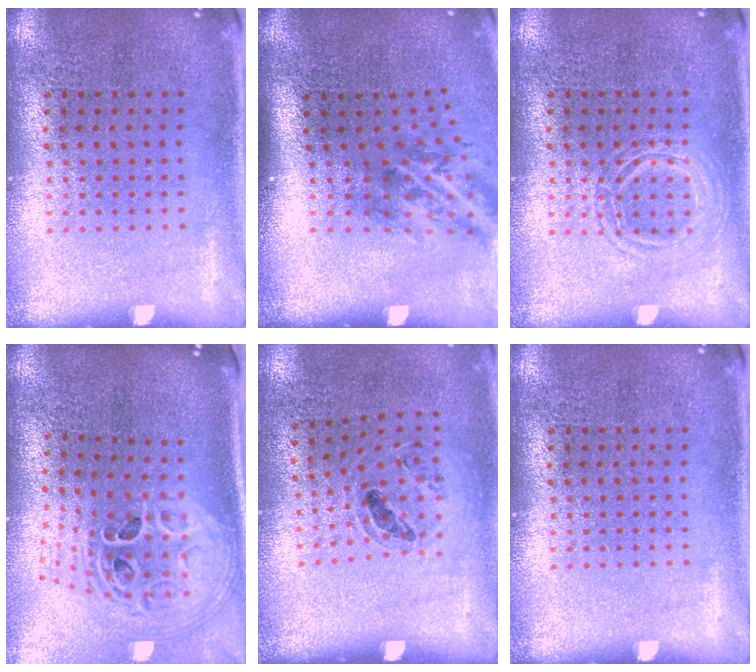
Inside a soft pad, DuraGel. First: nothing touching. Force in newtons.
{"total": 1.9, "press": 1.3, "slide": 1.5}
{"total": 1.9, "press": 1.9, "slide": 0.2}
{"total": 3.0, "press": 2.1, "slide": 2.1}
{"total": 1.0, "press": 0.9, "slide": 0.4}
{"total": 0.0}